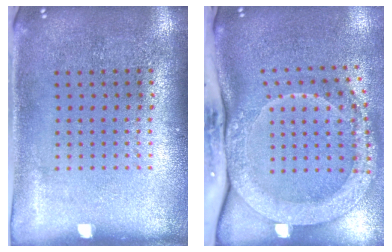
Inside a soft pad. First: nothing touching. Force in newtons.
{"total": 2.7, "press": 2.2, "slide": 1.6}